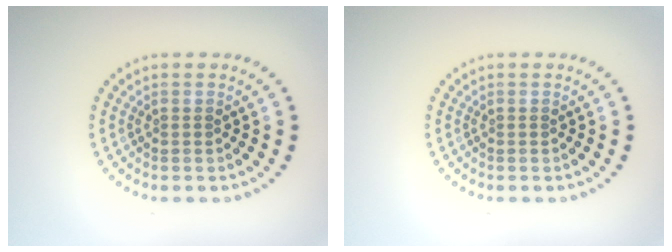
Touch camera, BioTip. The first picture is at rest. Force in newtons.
{"total": 0.0}